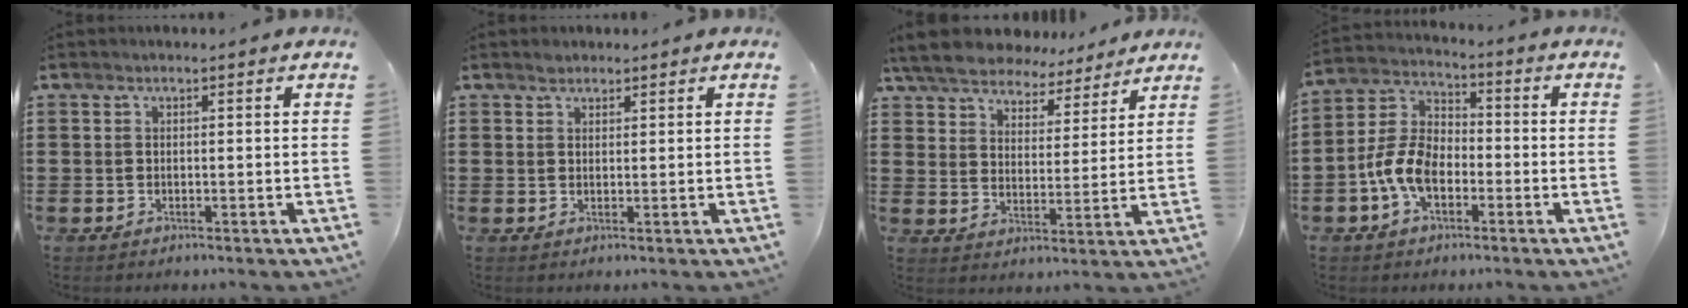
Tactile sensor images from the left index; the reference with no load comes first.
{"total": 1.4, "force": [1.3, 0.6, 0.2], "torque": [-0.005, 0.002, 0.025]}
{"total": 6.8, "force": [6.6, 1.4, 1.1], "torque": [-0.056, -0.038, 0.117]}
{"total": 7.8, "force": [-3.2, 4.6, 5.4], "torque": [-0.144, 0.004, -0.072]}